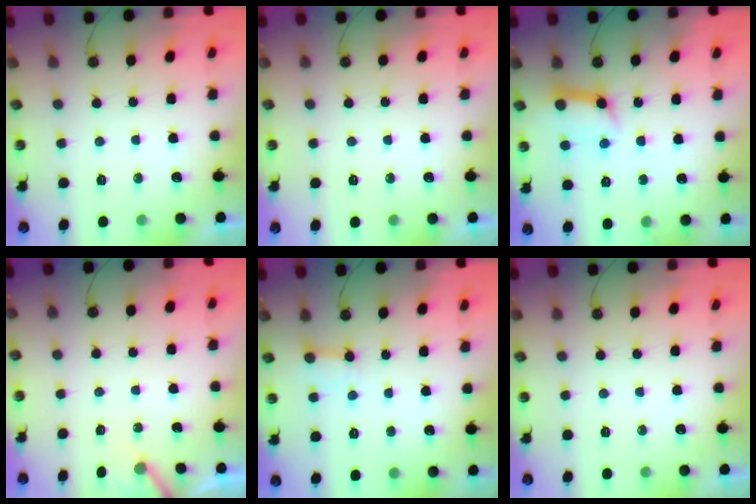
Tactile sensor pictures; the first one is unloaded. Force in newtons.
{"total": 0.0}
{"total": 11.1, "press": 11.0, "slide": 1.2}
{"total": 2.7, "press": 2.7, "slide": 0.2}
{"total": 2.6, "press": 2.6, "slide": 0.4}
{"total": 0.0}